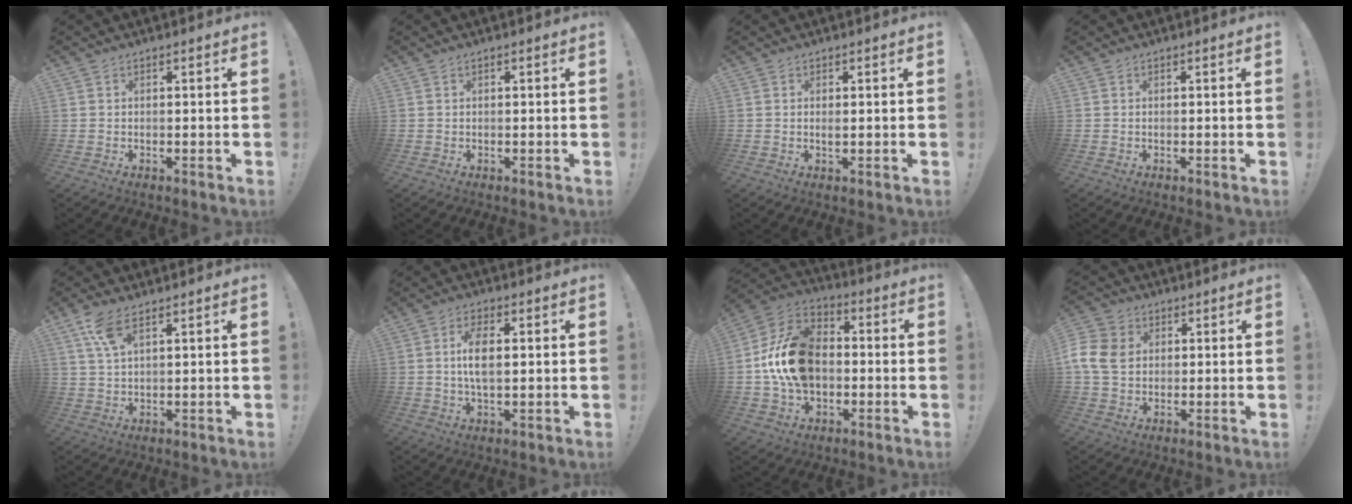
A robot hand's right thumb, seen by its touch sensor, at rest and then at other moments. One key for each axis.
{"total": 0.0}
{"total": 1.0, "fx": 0.3, "fy": 0.4, "fz": 0.9, "tx": -0.002, "ty": -0.005, "tz": 0.002}
{"total": 0.0}
{"total": 6.8, "fx": 3.9, "fy": 2.1, "fz": 5.2, "tx": -0.105, "ty": -0.010, "tz": 0.072}
{"total": 7.6, "fx": 1.2, "fy": 3.5, "fz": 6.6, "tx": -0.115, "ty": -0.005, "tz": 0.014}
{"total": 19.3, "fx": -0.6, "fy": 13.8, "fz": 13.5, "tx": -0.234, "ty": 0.032, "tz": -0.001}
{"total": 9.8, "fx": 1.1, "fy": 7.8, "fz": 5.8, "tx": -0.122, "ty": 0.002, "tz": 0.024}